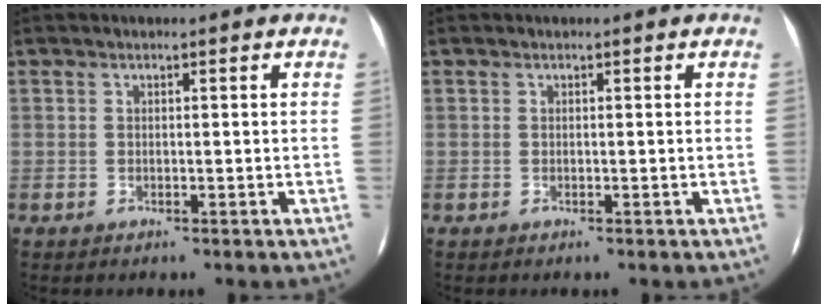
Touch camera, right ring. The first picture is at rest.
{"total": 0.0}